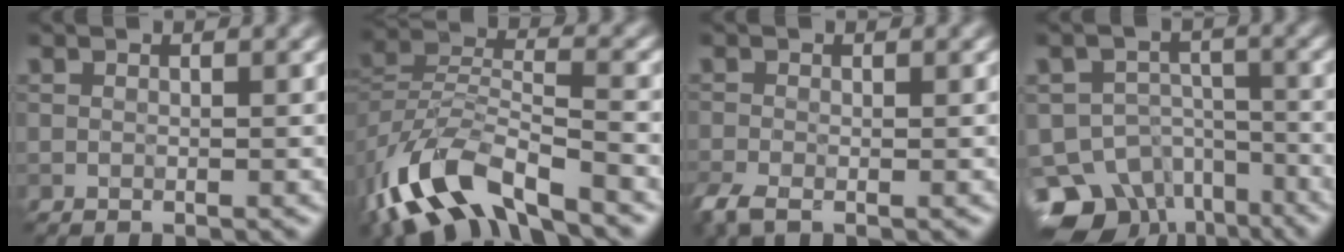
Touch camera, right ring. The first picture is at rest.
{"total": 9.7, "force": [-6.4, 4.1, 6.1], "torque": [-0.117, -0.006, -0.126]}
{"total": 2.0, "force": [-1.2, 0.7, 1.4], "torque": [-0.034, -0.009, -0.031]}
{"total": 10.3, "force": [-7.5, 6.3, 3.4], "torque": [-0.043, -0.012, -0.111]}